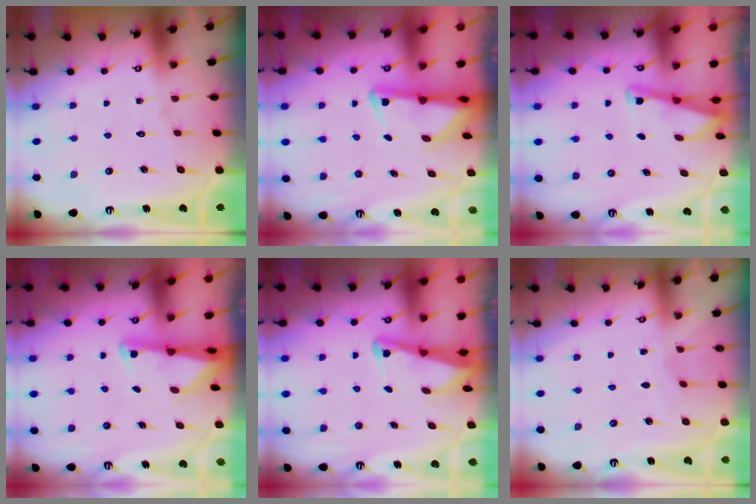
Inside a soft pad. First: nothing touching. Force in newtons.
{"total": 3.1, "press": 3.1, "slide": 0.6}
{"total": 3.0, "press": 3.0, "slide": 0.3}
{"total": 2.4, "press": 2.3, "slide": 0.5}
{"total": 3.0, "press": 3.0, "slide": 0.3}
{"total": 2.6, "press": 2.6, "slide": 0.4}